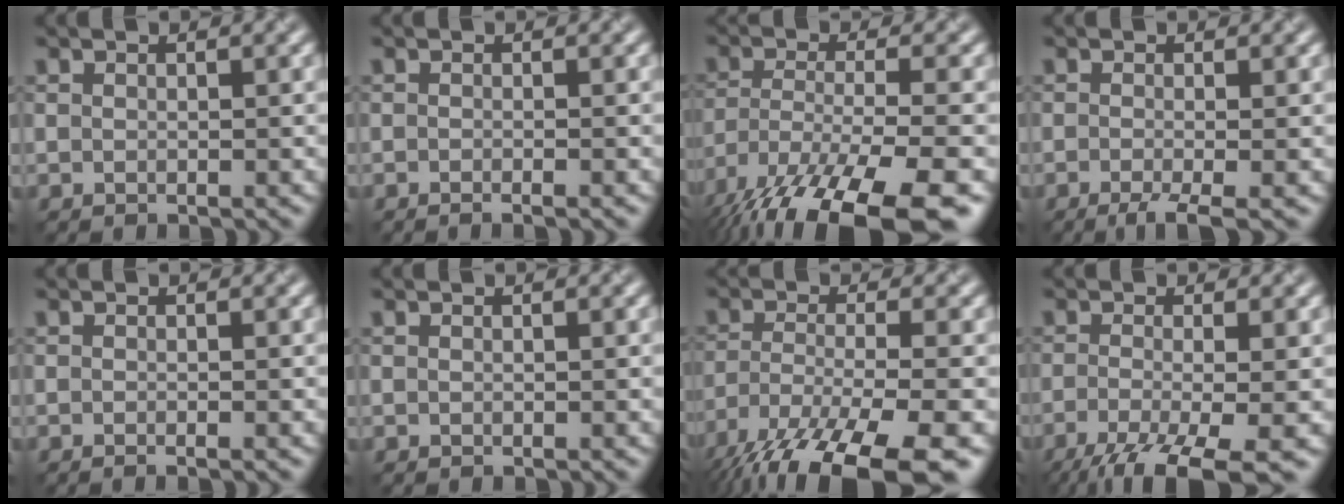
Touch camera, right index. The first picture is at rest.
{"total": 1.0, "force": [-0.5, 0.3, 0.9], "torque": [-0.007, -0.005, -0.011]}
{"total": 14.7, "force": [-10.3, 4.7, 9.4], "torque": [-0.198, -0.055, -0.153]}
{"total": 3.1, "force": [-1.7, 0.6, 2.6], "torque": [-0.042, -0.006, -0.036]}
{"total": 0.7, "force": [-0.4, 0.2, 0.6], "torque": [-0.006, -0.005, -0.008]}
{"total": 0.0}
{"total": 13.3, "force": [-9.4, 3.8, 8.6], "torque": [-0.175, -0.035, -0.151]}
{"total": 8.4, "force": [-4.7, 2.3, 6.6], "torque": [-0.114, -0.024, -0.079]}